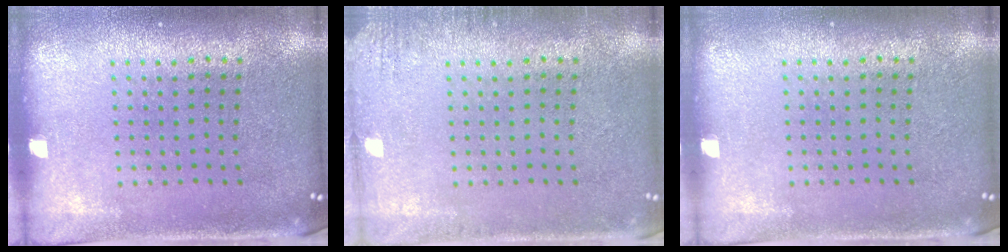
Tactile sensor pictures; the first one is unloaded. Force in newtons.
{"total": 1.5, "press": 1.5, "slide": 0.2}
{"total": 0.0}